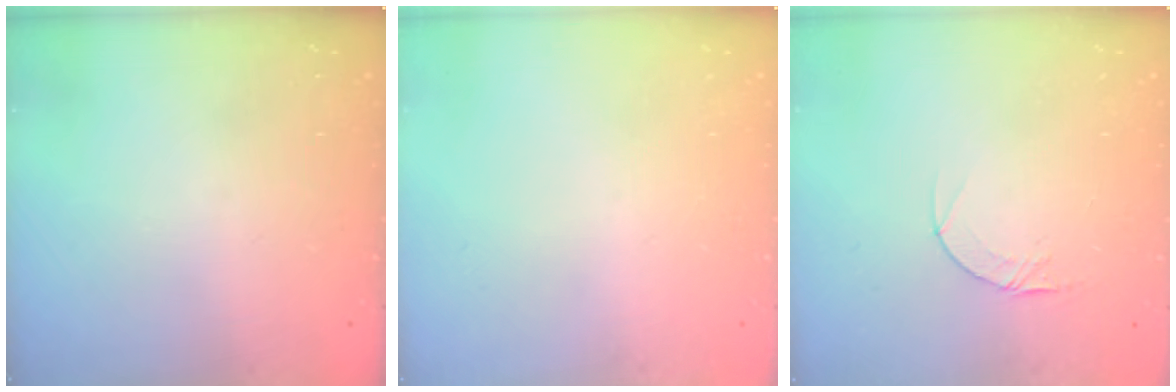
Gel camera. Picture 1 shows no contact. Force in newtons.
{"total": 0.0}
{"total": 4.1, "press": 4.1, "slide": 0.4}